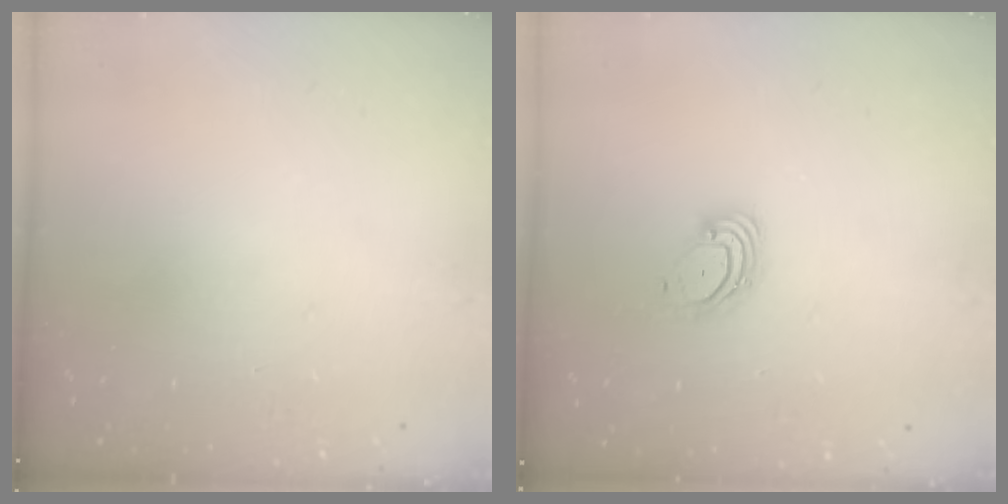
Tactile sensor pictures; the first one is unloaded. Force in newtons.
{"total": 3.2, "press": 3.2, "slide": 0.3}